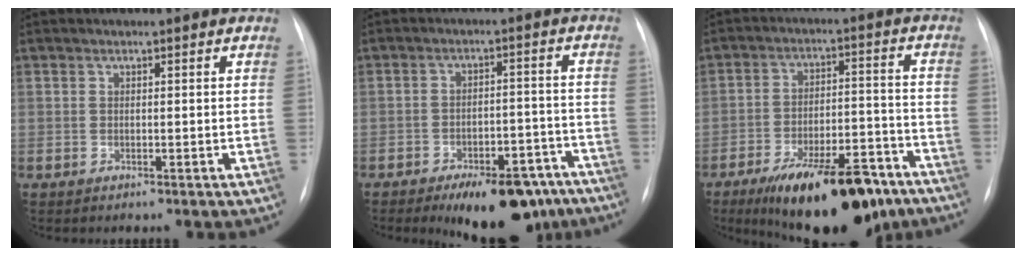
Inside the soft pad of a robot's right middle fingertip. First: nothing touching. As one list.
[{"total": 13.9, "force": [-10.4, 5.4, 7.4], "torque": [-0.068, 0.029, -0.145]}, {"total": 20.1, "force": [-13.8, 6.3, 13.1], "torque": [-0.158, 0.017, -0.209]}]